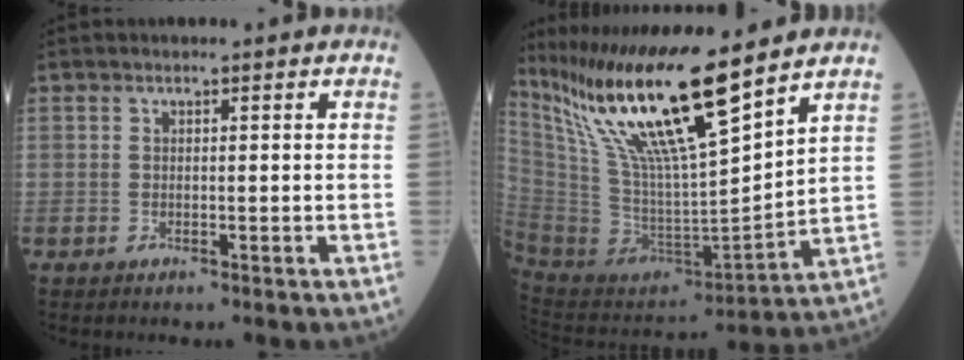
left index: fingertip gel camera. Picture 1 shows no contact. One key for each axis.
{"total": 20.9, "fx": 14.9, "fy": 1.2, "fz": 14.6, "tx": -0.271, "ty": -0.006, "tz": 0.282}